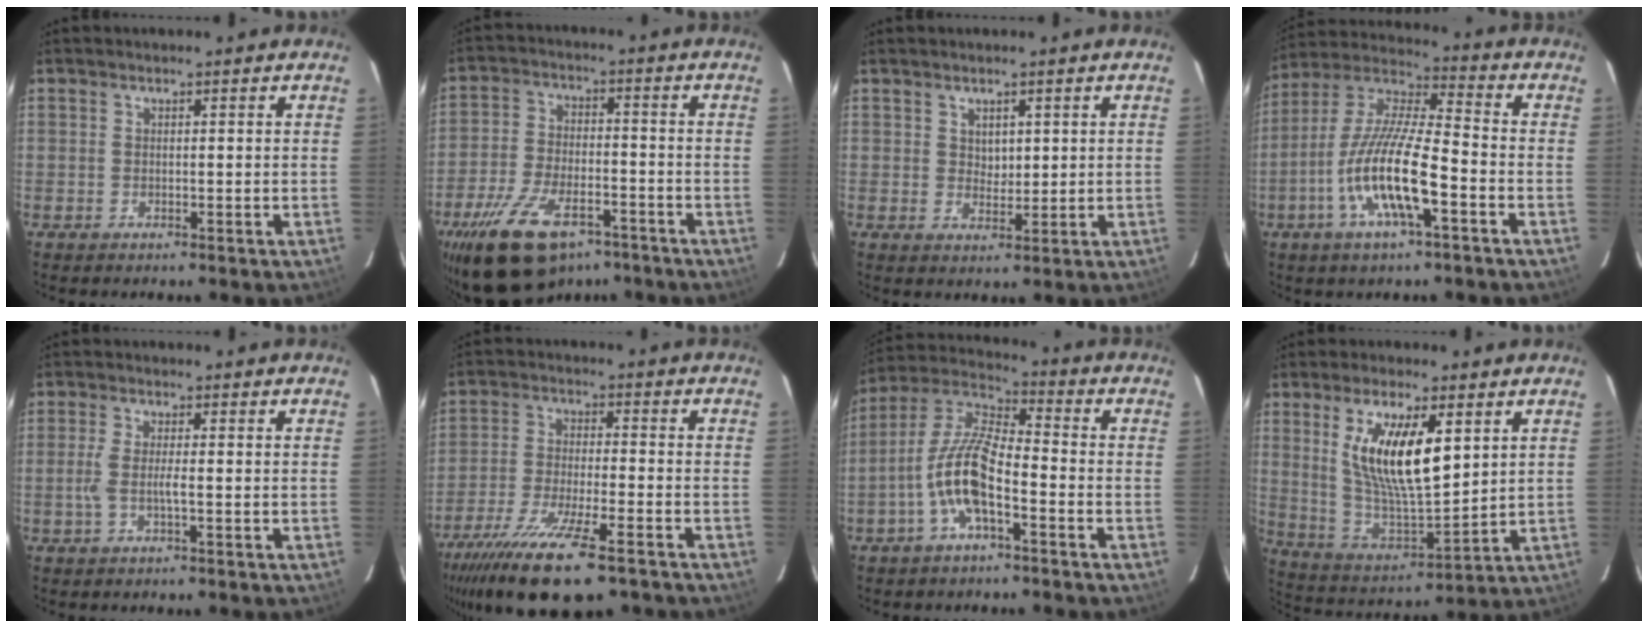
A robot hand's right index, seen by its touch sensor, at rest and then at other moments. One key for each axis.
{"total": 18.2, "fx": -12.0, "fy": 8.8, "fz": 10.4, "tx": -0.224, "ty": -0.022, "tz": -0.201}
{"total": 2.6, "fx": 1.2, "fy": 2.0, "fz": 1.2, "tx": -0.013, "ty": 0.001, "tz": 0.024}
{"total": 15.4, "fx": -6.0, "fy": 3.1, "fz": 13.9, "tx": -0.279, "ty": -0.008, "tz": -0.120}
{"total": 3.4, "fx": -0.9, "fy": 0.1, "fz": 3.3, "tx": -0.069, "ty": -0.001, "tz": -0.019}
{"total": 18.5, "fx": -13.5, "fy": 4.0, "fz": 12.1, "tx": -0.250, "ty": -0.059, "tz": -0.235}
{"total": 11.1, "fx": -4.6, "fy": 3.2, "fz": 9.5, "tx": -0.204, "ty": 0.008, "tz": -0.092}
{"total": 15.4, "fx": 5.1, "fy": 5.1, "fz": 13.6, "tx": -0.256, "ty": -0.006, "tz": 0.106}